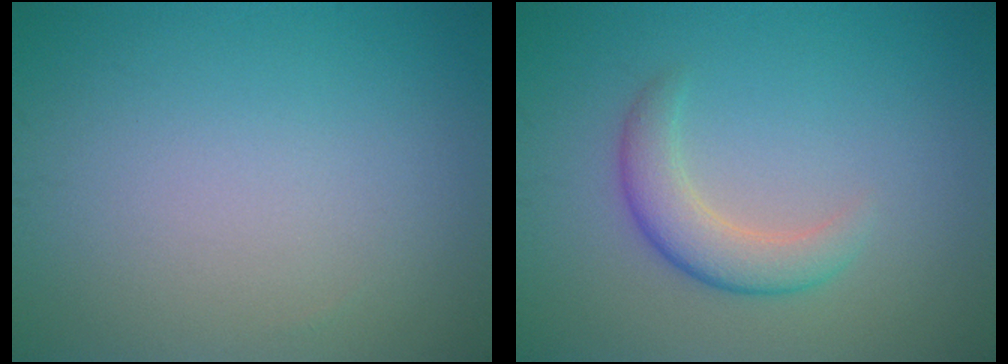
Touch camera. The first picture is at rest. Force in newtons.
{"total": 3.3, "press": 3.3, "slide": 0.0}